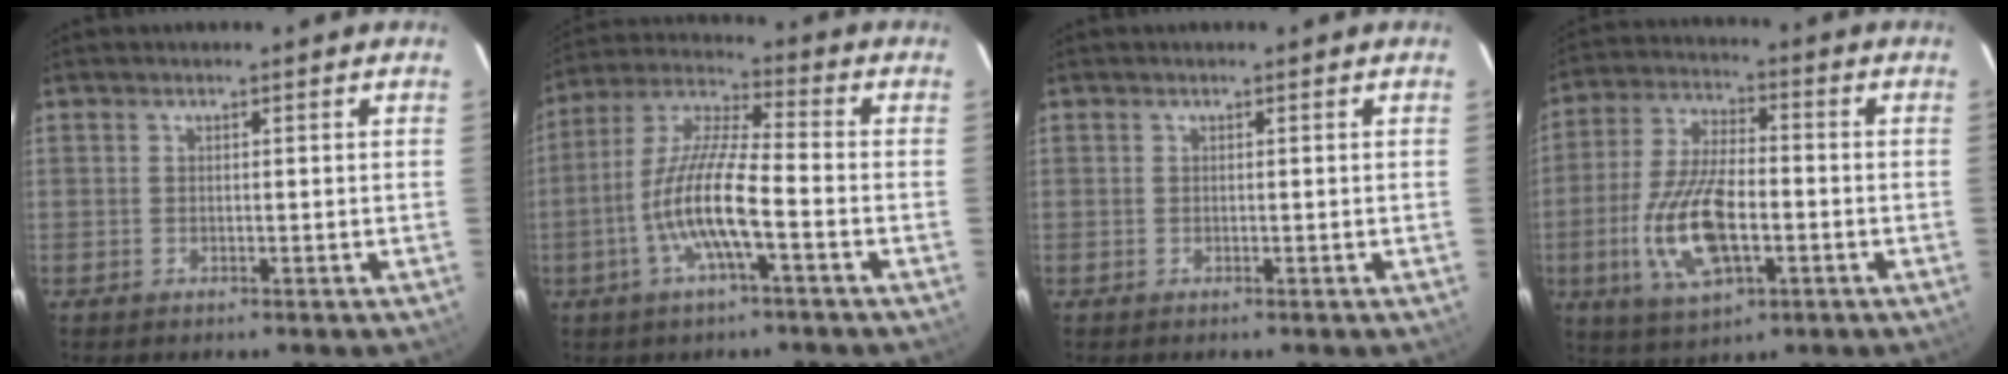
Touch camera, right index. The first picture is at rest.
{"total": 11.8, "force": [-4.1, 1.5, 10.9], "torque": [-0.227, 0.001, -0.084]}
{"total": 0.0}
{"total": 14.7, "force": [-4.0, 6.3, 12.6], "torque": [-0.267, -0.007, -0.071]}